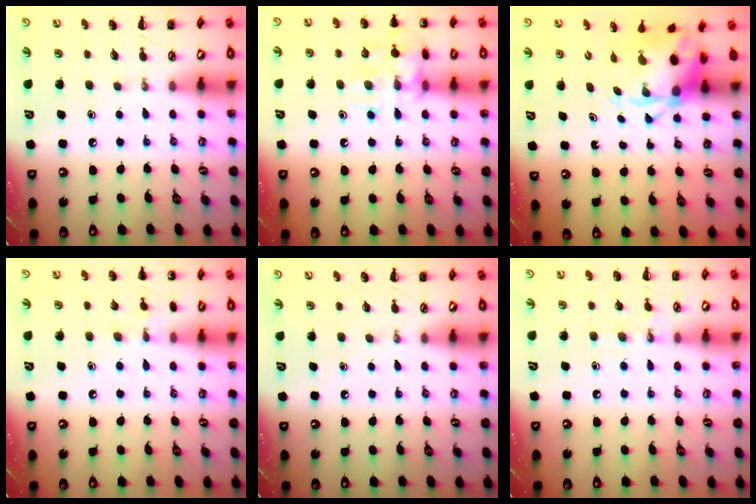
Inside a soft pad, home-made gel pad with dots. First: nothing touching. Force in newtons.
{"total": 14.6, "press": 14.5, "slide": 1.5}
{"total": 5.4, "press": 5.4, "slide": 0.7}
{"total": 5.7, "press": 5.5, "slide": 1.5}
{"total": 0.0}
{"total": 6.7, "press": 6.5, "slide": 1.5}